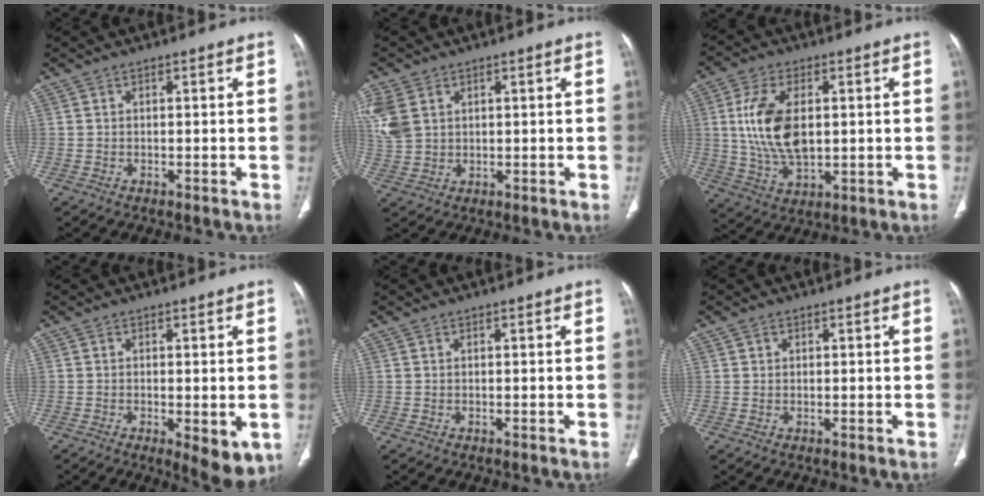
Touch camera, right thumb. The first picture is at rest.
{"total": 7.1, "force": [2.7, 5.0, 4.2], "torque": [-0.100, 0.001, 0.065]}
{"total": 12.8, "force": [1.7, 7.1, 10.6], "torque": [-0.206, -0.007, 0.041]}
{"total": 7.1, "force": [-1.9, 2.5, 6.3], "torque": [-0.083, -0.018, -0.024]}
{"total": 0.0}
{"total": 0.8, "force": [0.4, 0.7, 0.2], "torque": [0.002, 0.000, 0.005]}